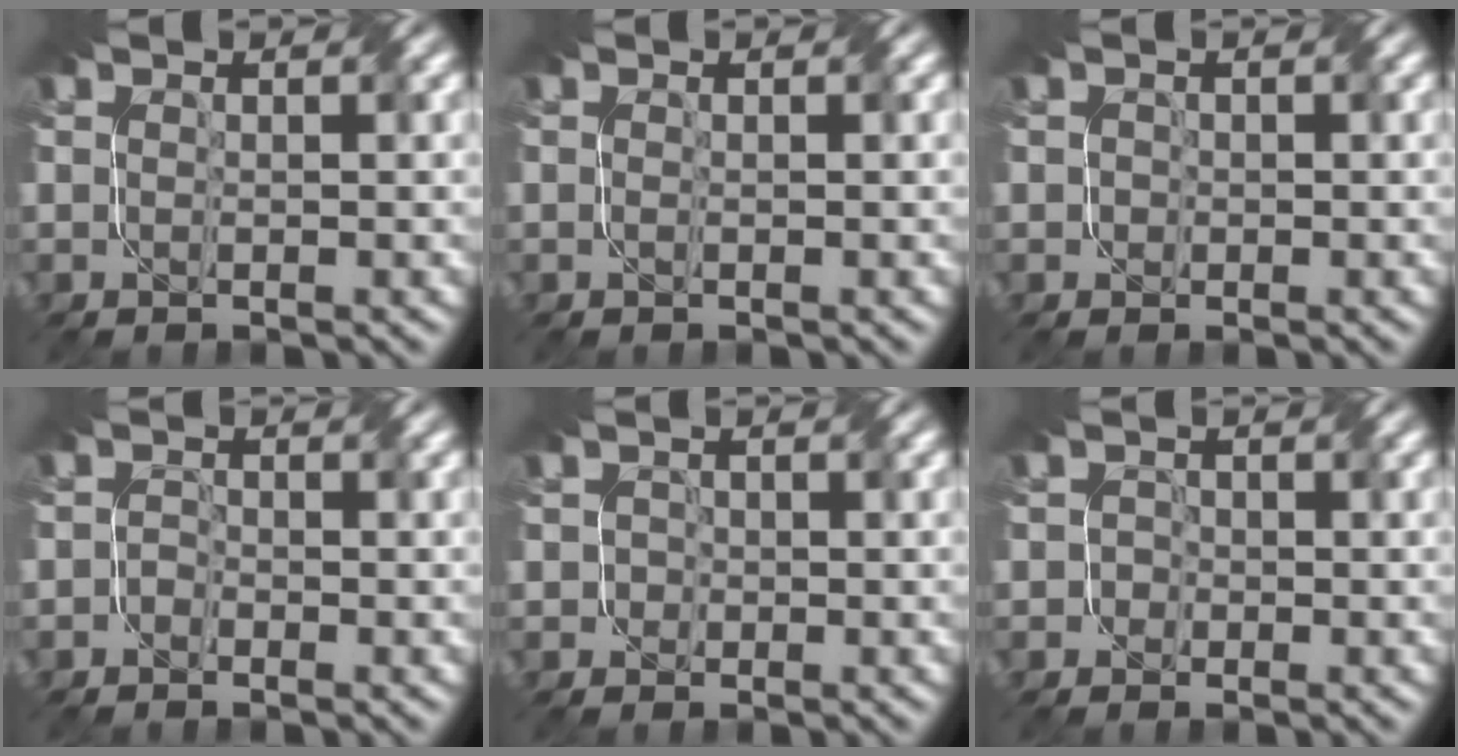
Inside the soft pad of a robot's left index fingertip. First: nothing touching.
{"total": 0.0}
{"total": 0.5, "force": [-0.1, 0.5, 0.0], "torque": [0.002, 0.005, -0.003]}
{"total": 1.1, "force": [-1.1, -0.1, -0.2], "torque": [0.007, 0.005, -0.024]}
{"total": 0.9, "force": [-0.4, 0.8, -0.1], "torque": [0.011, 0.007, -0.009]}
{"total": 1.1, "force": [-0.7, 0.7, -0.2], "torque": [0.020, 0.010, -0.016]}